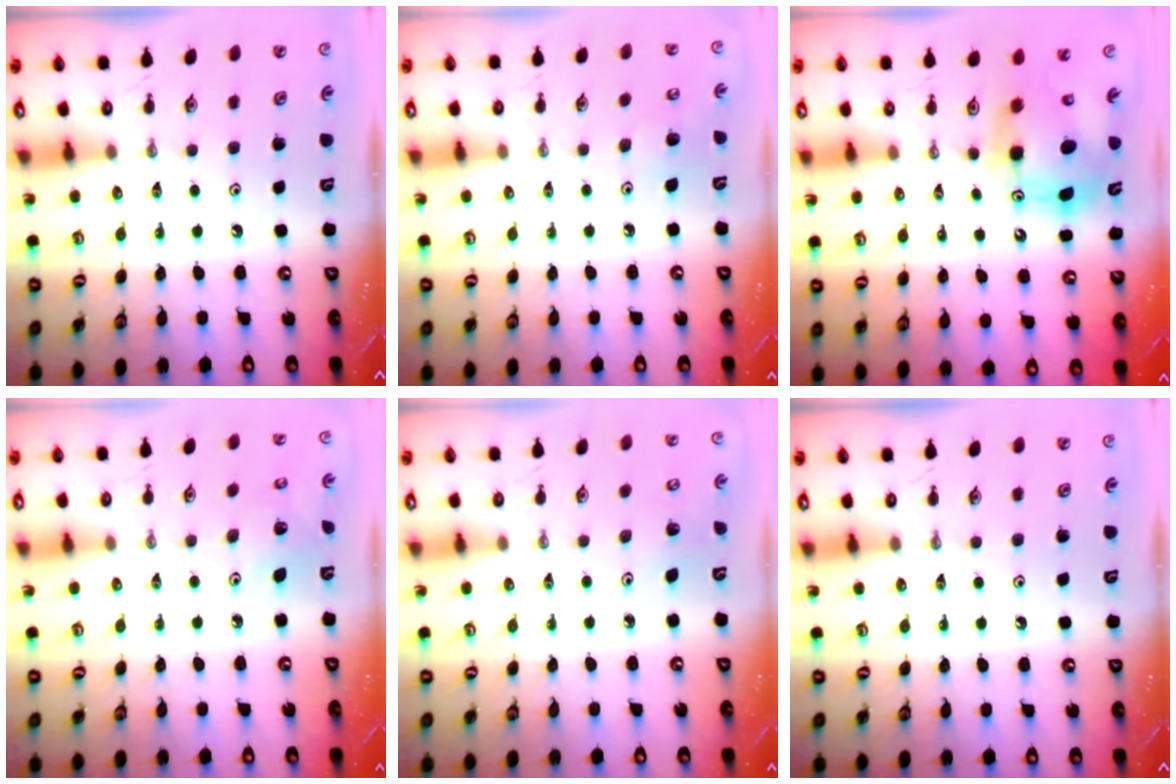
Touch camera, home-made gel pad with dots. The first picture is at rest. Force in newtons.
{"total": 6.9, "press": 6.8, "slide": 0.8}
{"total": 9.8, "press": 9.8, "slide": 1.1}
{"total": 2.9, "press": 2.9, "slide": 0.2}
{"total": 2.7, "press": 2.7, "slide": 0.5}
{"total": 0.0}